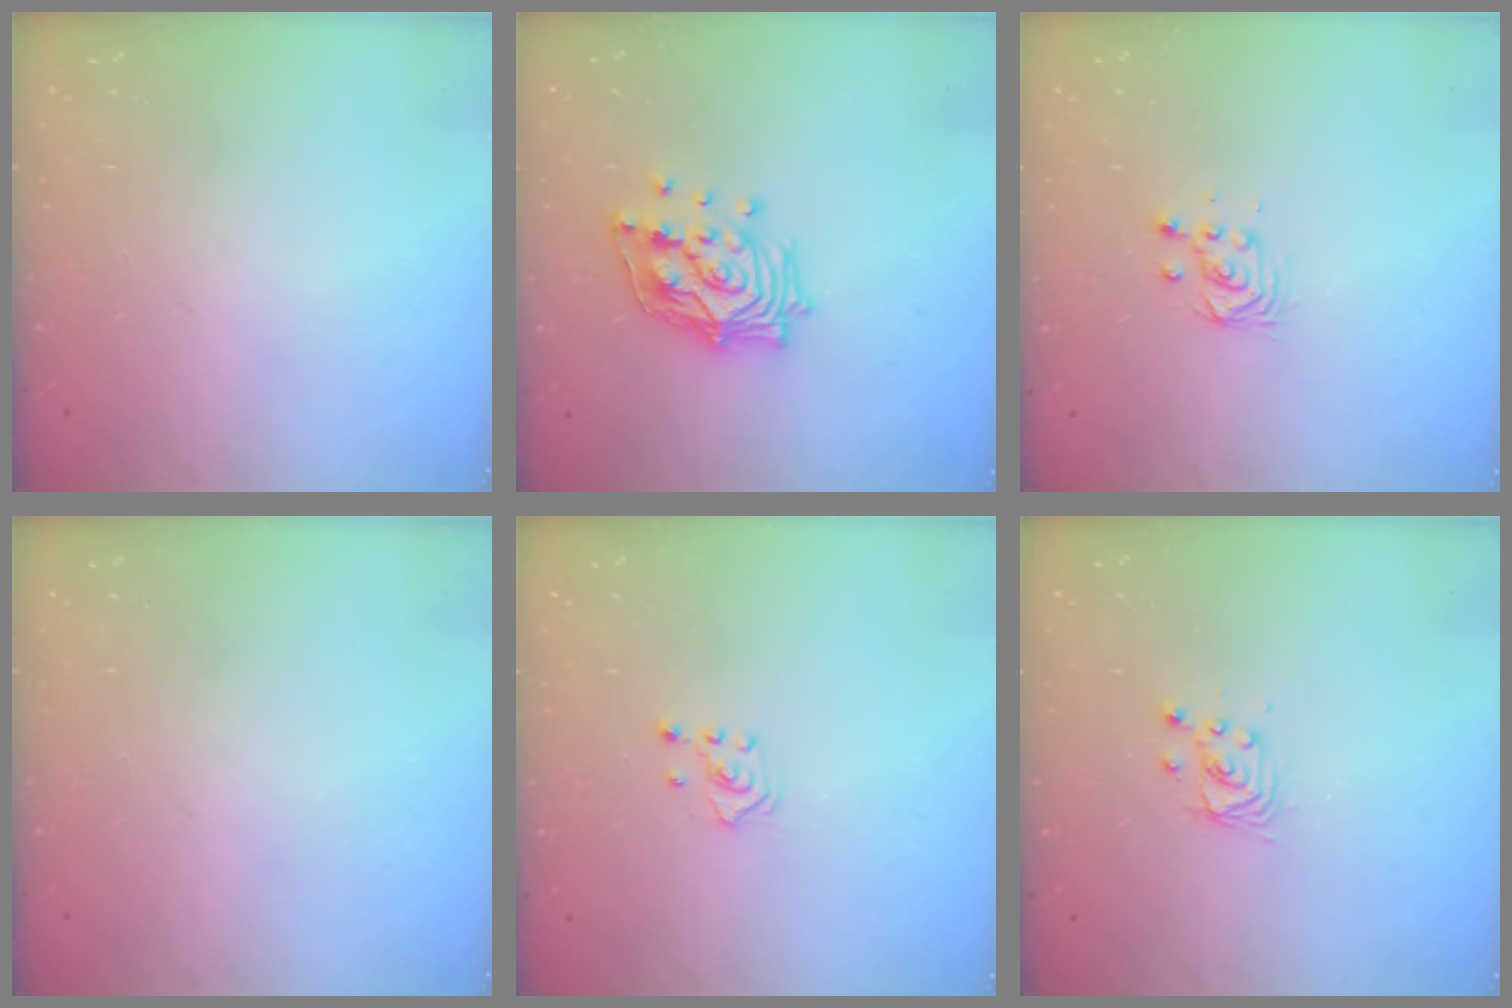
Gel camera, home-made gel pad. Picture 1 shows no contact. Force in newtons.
{"total": 14.8, "press": 14.7, "slide": 2.0}
{"total": 3.7, "press": 3.7, "slide": 0.3}
{"total": 0.0}
{"total": 2.0, "press": 1.8, "slide": 0.9}
{"total": 2.9, "press": 2.9, "slide": 0.0}